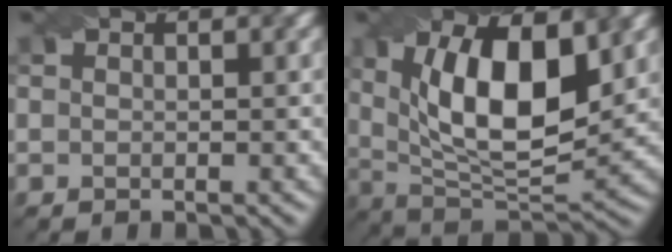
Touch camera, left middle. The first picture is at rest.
{"total": 11.7, "force": [2.7, 4.9, 10.3], "torque": [-0.162, -0.004, 0.044]}